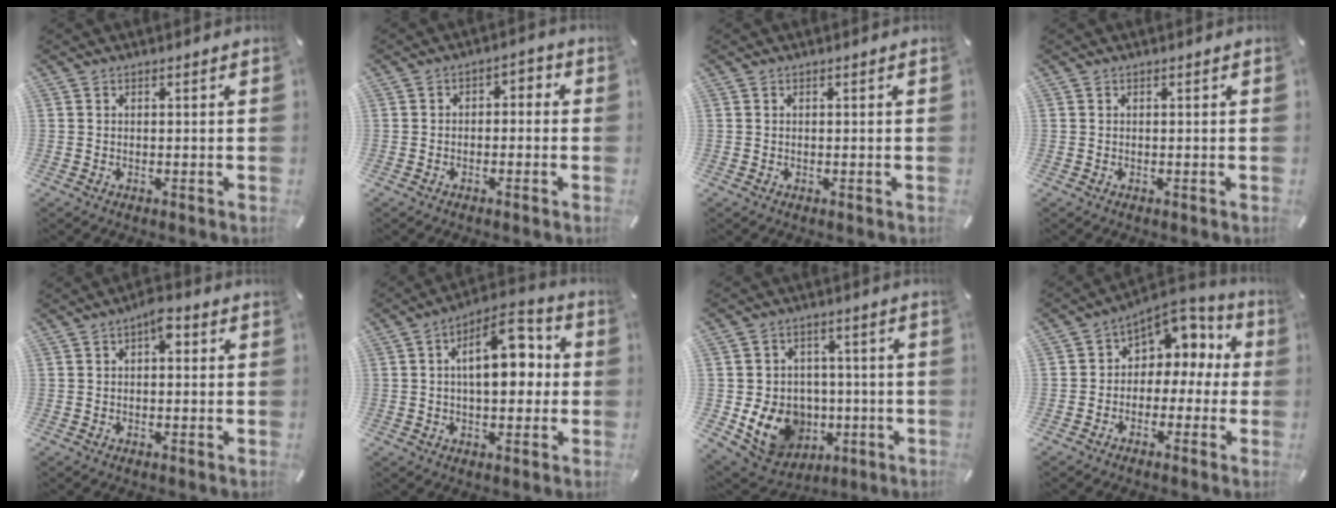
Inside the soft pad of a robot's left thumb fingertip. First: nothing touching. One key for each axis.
{"total": 3.1, "fx": -2.4, "fy": 1.7, "fz": 1.0, "tx": -0.016, "ty": 0.019, "tz": -0.049}
{"total": 0.0}
{"total": 0.0}
{"total": 3.9, "fx": 0.7, "fy": 2.0, "fz": 3.3, "tx": -0.043, "ty": 0.005, "tz": 0.003}
{"total": 13.2, "fx": 2.1, "fy": 7.0, "fz": 11.0, "tx": -0.154, "ty": -0.005, "tz": 0.034}
{"total": 13.4, "fx": -2.9, "fy": 11.7, "fz": 6.0, "tx": -0.115, "ty": 0.009, "tz": -0.038}
{"total": 7.7, "fx": 2.3, "fy": 6.6, "fz": 3.1, "tx": -0.045, "ty": -0.025, "tz": 0.042}